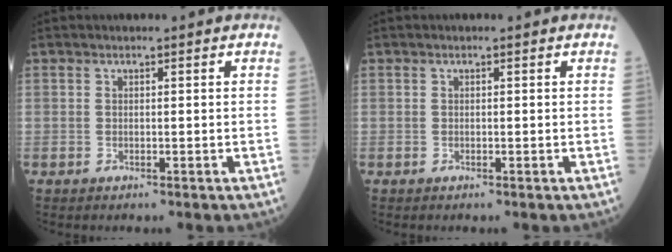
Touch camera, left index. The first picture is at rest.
{"total": 0.0}